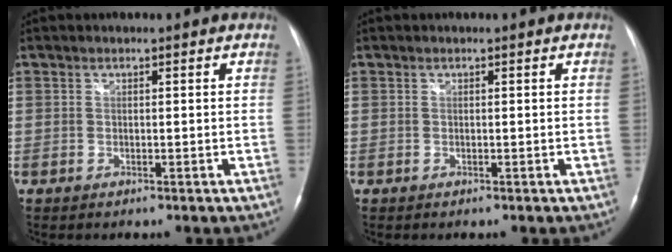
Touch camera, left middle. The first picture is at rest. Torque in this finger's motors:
{"motor_torque": [0.00, 0.00, -0.07, 0.00]}